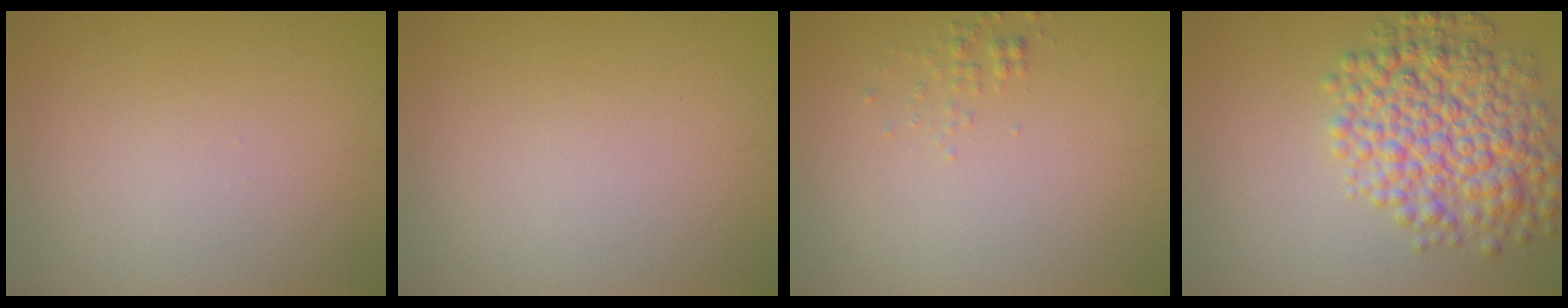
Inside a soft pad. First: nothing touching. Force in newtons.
{"total": 0.0}
{"total": 0.9, "press": 0.9, "slide": 0.0}
{"total": 7.5, "press": 7.5, "slide": 0.1}